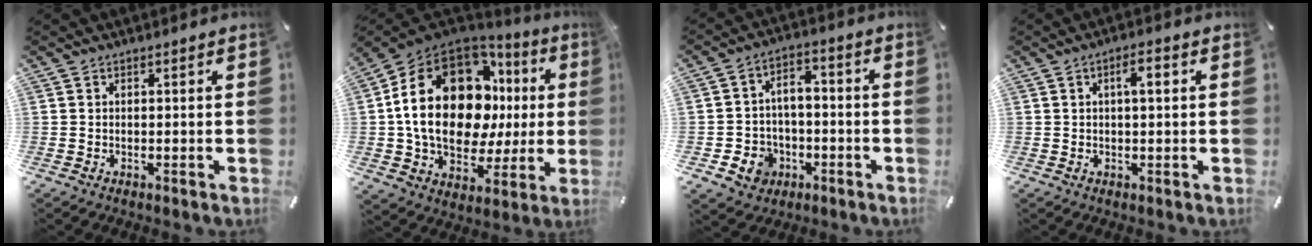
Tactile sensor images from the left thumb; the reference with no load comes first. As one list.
[{"total": 23.7, "force": [4.2, 16.2, 16.8], "torque": [-0.322, -0.026, 0.080]}, {"total": 7.6, "force": [-2.6, 6.9, 1.8], "torque": [-0.039, 0.020, -0.046]}, {"total": 4.0, "force": [0.9, 1.2, 3.7], "torque": [-0.058, 0.002, 0.009]}]